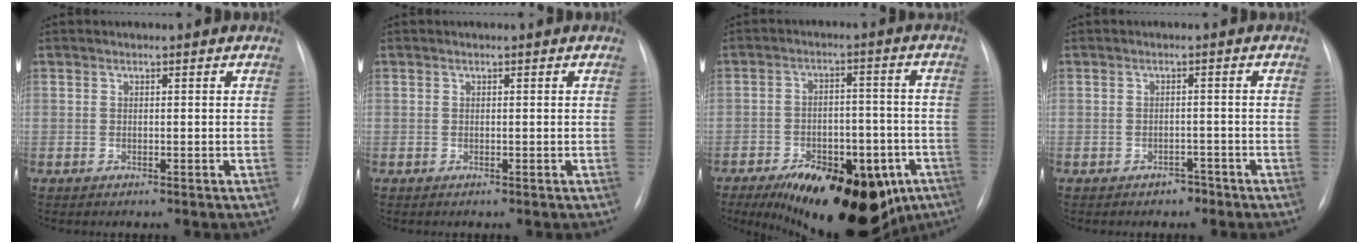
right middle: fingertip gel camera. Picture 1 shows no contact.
{"total": 0.0}
{"total": 22.1, "force": [-12.7, 10.1, 15.0], "torque": [-0.178, 0.010, -0.170]}
{"total": 1.5, "force": [-1.1, 1.0, 0.4], "torque": [-0.006, 0.007, -0.015]}